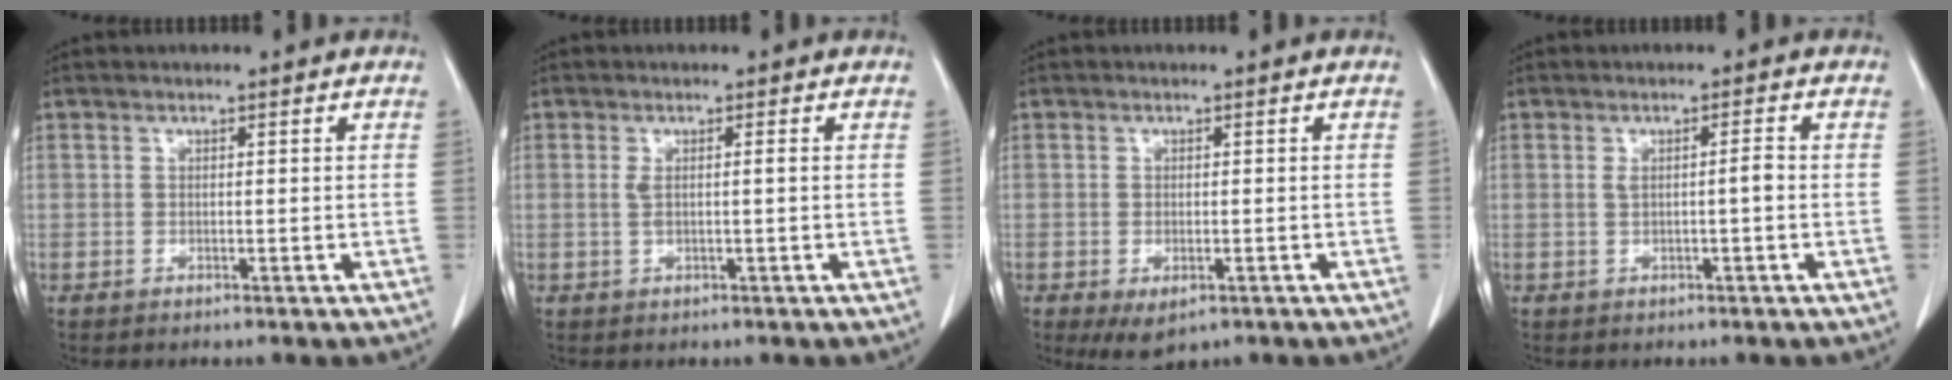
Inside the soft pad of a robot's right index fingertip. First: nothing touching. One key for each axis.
{"total": 1.6, "fx": 0.1, "fy": 0.2, "fz": 1.6, "tx": -0.036, "ty": 0.005, "tz": 0.005}
{"total": 3.8, "fx": -1.8, "fy": 2.0, "fz": 2.7, "tx": -0.049, "ty": -0.009, "tz": -0.017}
{"total": 2.1, "fx": -0.1, "fy": 0.2, "fz": 2.0, "tx": -0.037, "ty": 0.004, "tz": 0.002}